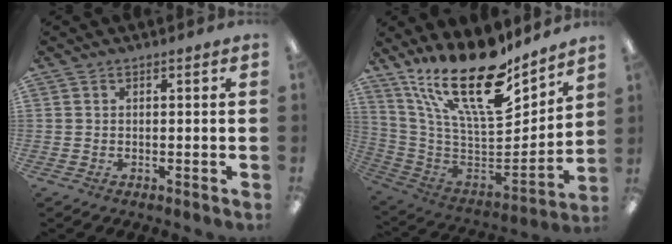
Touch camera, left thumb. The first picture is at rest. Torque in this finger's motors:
{"motor_torque": [0.99, 0.21, 1.73, -1.04, 0.36]}